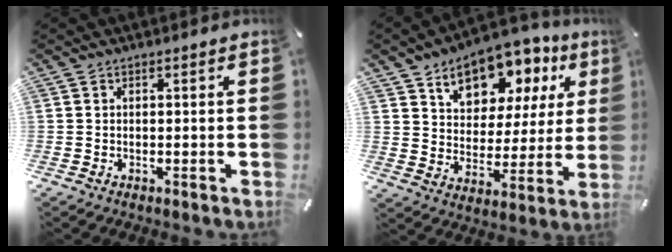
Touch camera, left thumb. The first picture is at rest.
{"total": 13.6, "force": [9.3, 8.2, 5.3], "torque": [-0.085, -0.065, 0.163]}